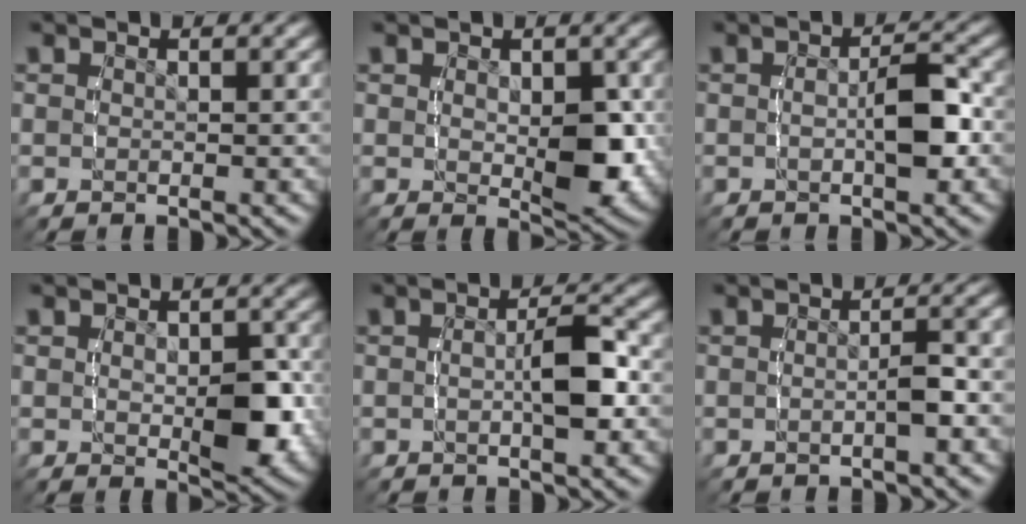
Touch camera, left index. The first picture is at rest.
{"total": 3.3, "force": [0.4, 1.6, 2.8], "torque": [-0.047, -0.017, 0.012]}
{"total": 2.6, "force": [-0.3, 0.9, 2.4], "torque": [-0.040, -0.001, -0.004]}
{"total": 3.2, "force": [0.0, 1.7, 2.7], "torque": [-0.042, -0.010, 0.001]}
{"total": 2.6, "force": [-0.3, 0.6, 2.6], "torque": [-0.041, -0.001, -0.003]}
{"total": 2.4, "force": [-0.9, 0.7, 2.1], "torque": [-0.029, 0.004, -0.015]}